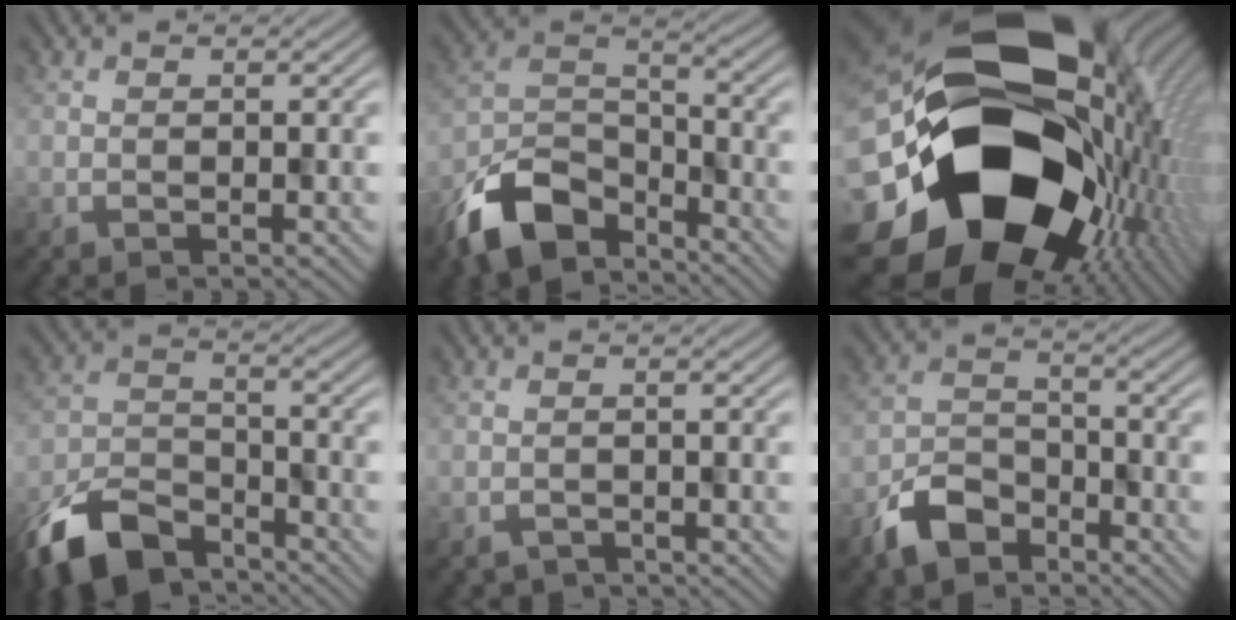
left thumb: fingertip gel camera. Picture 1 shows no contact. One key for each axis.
{"total": 11.1, "fx": -8.0, "fy": 5.4, "fz": 5.4, "tx": -0.109, "ty": -0.013, "tz": -0.160}
{"total": 22.5, "fx": -2.4, "fy": 17.6, "fz": 13.8, "tx": -0.276, "ty": -0.079, "tz": 0.005}
{"total": 10.9, "fx": -8.5, "fy": 4.8, "fz": 5.0, "tx": -0.098, "ty": -0.014, "tz": -0.158}
{"total": 1.9, "fx": -1.8, "fy": 0.5, "fz": -0.1, "tx": 0.003, "ty": -0.005, "tz": -0.026}
{"total": 6.6, "fx": -4.9, "fy": 3.6, "fz": 2.6, "tx": -0.051, "ty": -0.007, "tz": -0.107}